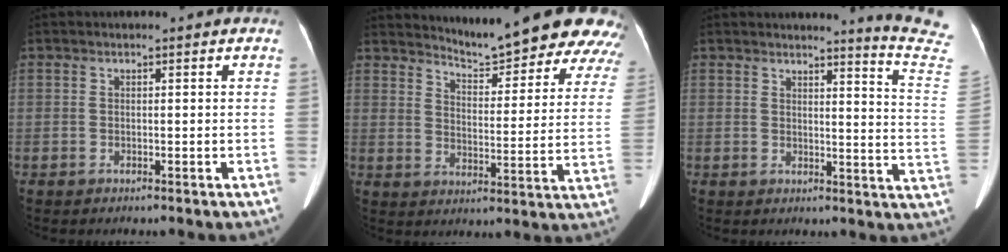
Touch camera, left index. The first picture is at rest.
{"total": 17.8, "force": [16.9, 2.1, 5.1], "torque": [-0.049, -0.069, 0.198]}
{"total": 10.4, "force": [10.0, -2.5, 1.2], "torque": [-0.018, -0.120, 0.095]}